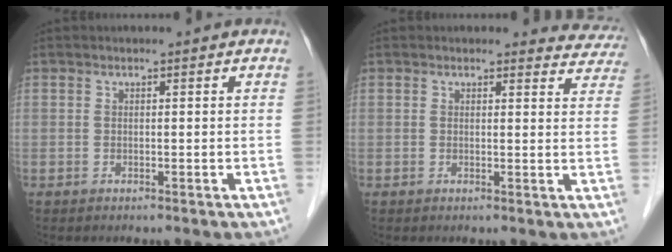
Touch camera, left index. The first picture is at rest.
{"total": 5.0, "force": [4.6, 1.8, -0.4], "torque": [0.029, -0.023, 0.019]}